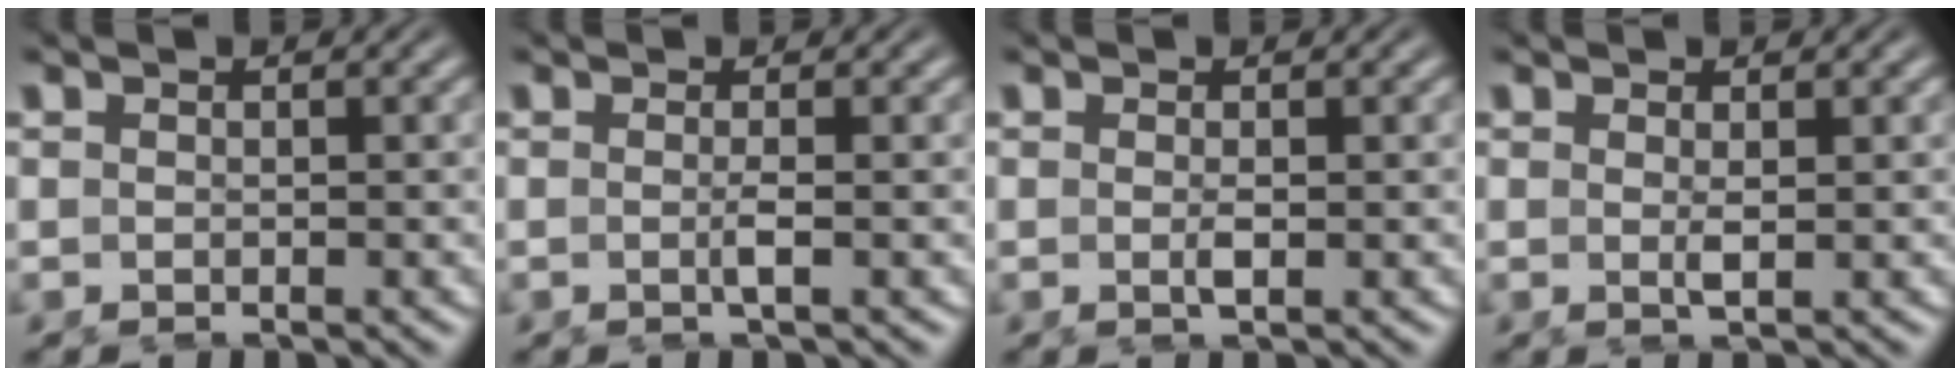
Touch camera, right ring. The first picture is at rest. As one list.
[{"total": 1.3, "force": [-0.5, -0.7, 1.0], "torque": [-0.014, -0.003, -0.008]}, {"total": 1.0, "force": [-0.3, -0.4, 0.8], "torque": [-0.013, -0.005, -0.001]}, {"total": 1.2, "force": [0.1, -0.7, 0.9], "torque": [-0.017, -0.011, 0.008]}]